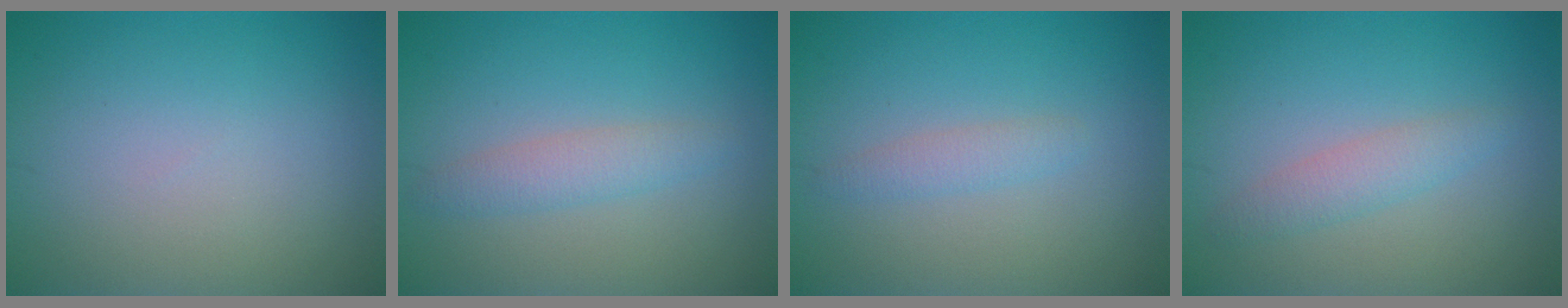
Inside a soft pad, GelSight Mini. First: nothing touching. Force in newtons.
{"total": 2.1, "press": 2.1, "slide": 0.1}
{"total": 1.4, "press": 1.4, "slide": 0.1}
{"total": 2.0, "press": 2.0, "slide": 0.0}